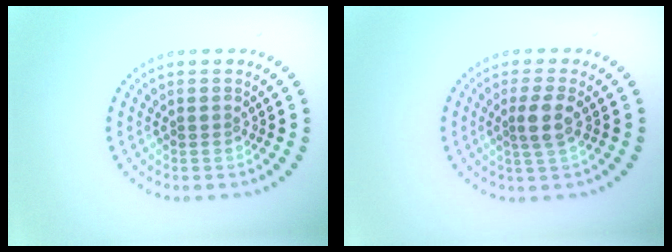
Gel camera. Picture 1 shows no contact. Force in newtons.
{"total": 2.2, "press": 1.7, "slide": 1.3}